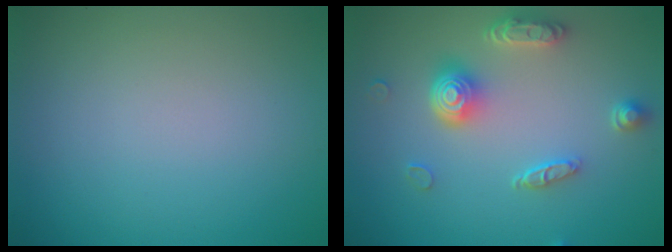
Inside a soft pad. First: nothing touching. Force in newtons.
{"total": 4.5, "press": 3.5, "slide": 2.9}